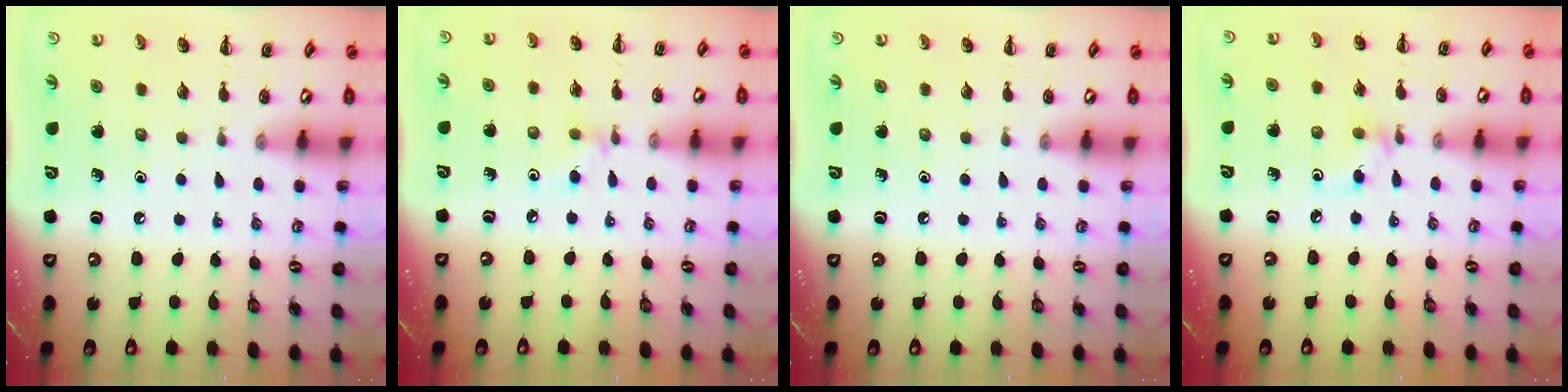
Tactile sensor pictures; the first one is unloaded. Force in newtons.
{"total": 2.8, "press": 2.6, "slide": 0.9}
{"total": 0.0}
{"total": 5.6, "press": 5.4, "slide": 1.6}